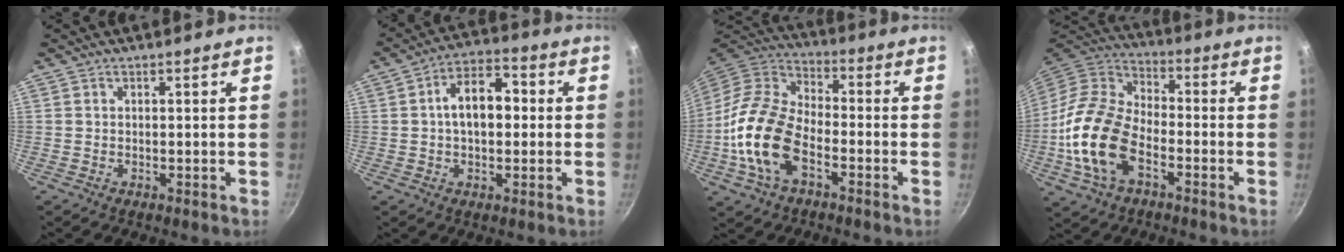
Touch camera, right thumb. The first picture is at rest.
{"total": 10.0, "force": [0.7, 5.9, 8.0], "torque": [-0.117, 0.026, 0.005]}
{"total": 17.3, "force": [-5.3, 10.0, 13.1], "torque": [-0.261, 0.033, -0.107]}
{"total": 18.4, "force": [-5.6, 11.1, 13.6], "torque": [-0.269, 0.030, -0.113]}